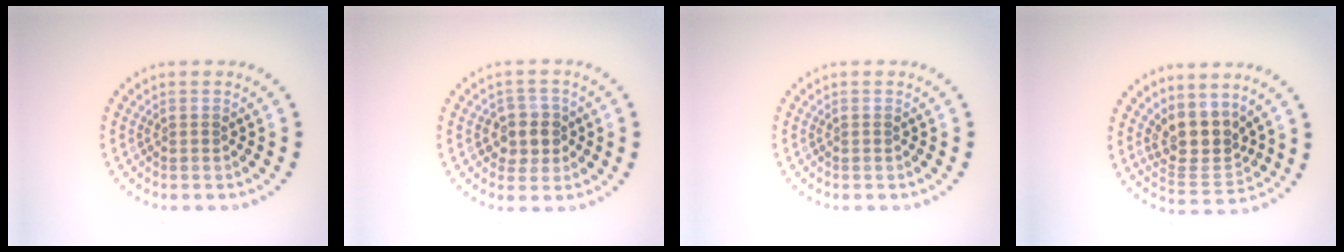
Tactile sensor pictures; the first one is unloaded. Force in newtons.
{"total": 2.6, "press": 2.5, "slide": 0.8}
{"total": 0.0}
{"total": 3.8, "press": 3.1, "slide": 2.3}